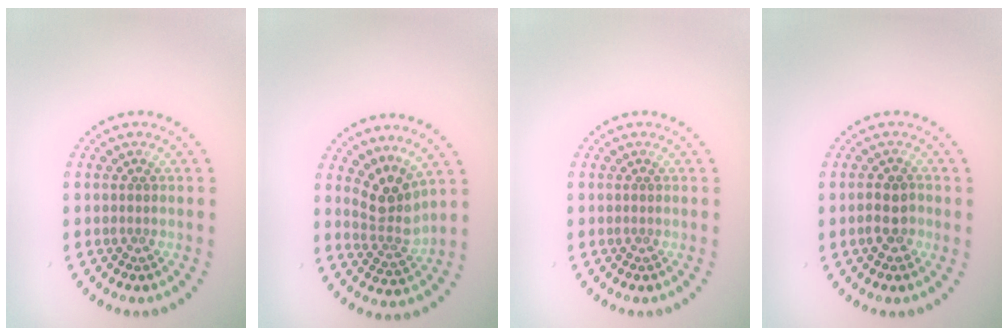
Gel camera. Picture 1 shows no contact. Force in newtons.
{"total": 3.2, "press": 2.3, "slide": 2.2}
{"total": 0.0}
{"total": 2.3, "press": 2.2, "slide": 0.7}